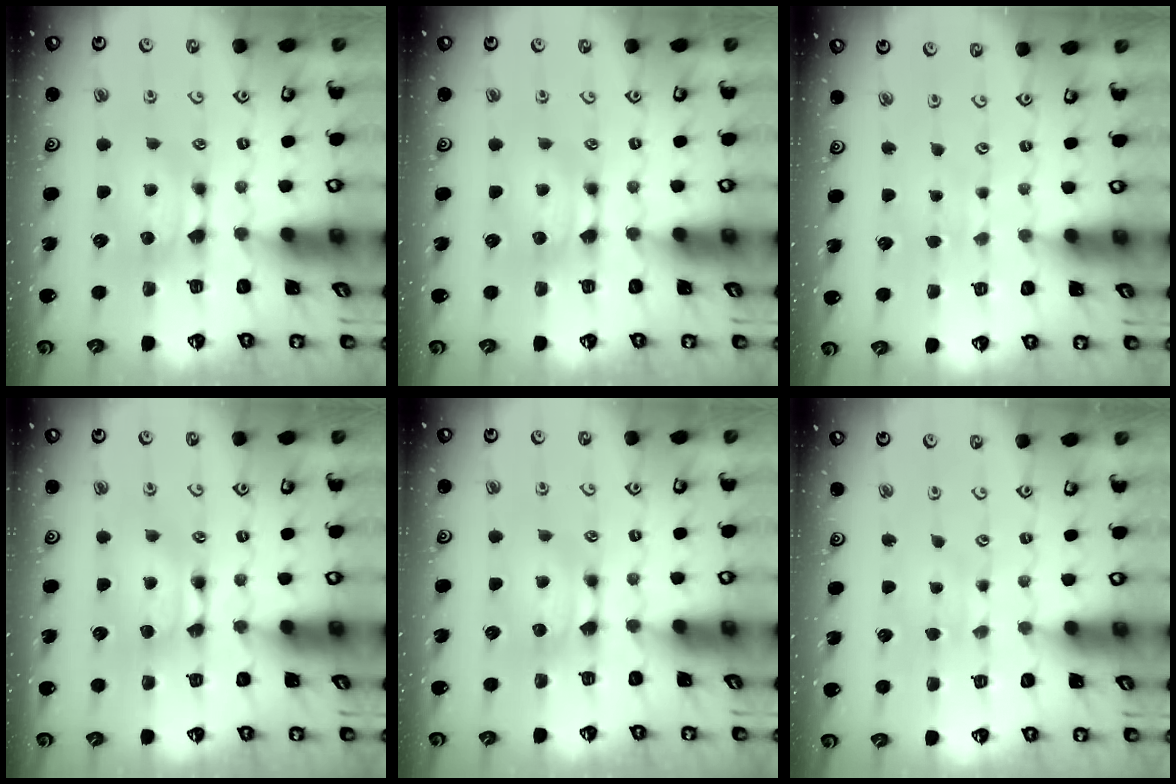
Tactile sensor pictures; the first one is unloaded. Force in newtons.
{"total": 0.0}
{"total": 3.8, "press": 3.7, "slide": 0.3}
{"total": 1.2, "press": 1.2, "slide": 0.2}
{"total": 0.0}
{"total": 2.5, "press": 2.5, "slide": 0.3}